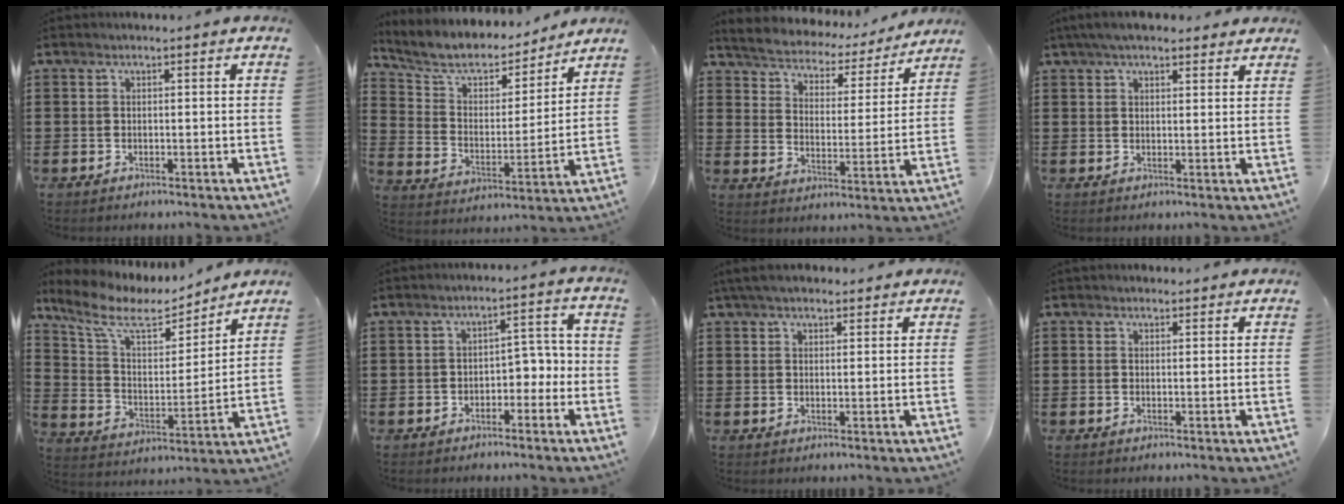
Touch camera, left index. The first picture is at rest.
{"total": 6.5, "force": [5.4, 2.8, 2.3], "torque": [-0.076, -0.031, 0.090]}
{"total": 4.0, "force": [4.0, 0.3, 0.1], "torque": [-0.027, -0.036, 0.062]}
{"total": 4.5, "force": [3.7, 1.2, 2.3], "torque": [-0.054, 0.002, 0.069]}
{"total": 9.6, "force": [7.4, 3.3, 5.2], "torque": [-0.131, -0.033, 0.126]}
{"total": 4.0, "force": [-1.2, 2.8, 2.5], "torque": [-0.054, 0.012, -0.031]}
{"total": 3.9, "force": [3.3, 1.2, 1.7], "torque": [-0.041, 0.001, 0.063]}
{"total": 1.1, "force": [1.0, 0.4, 0.1], "torque": [-0.004, 0.003, 0.020]}